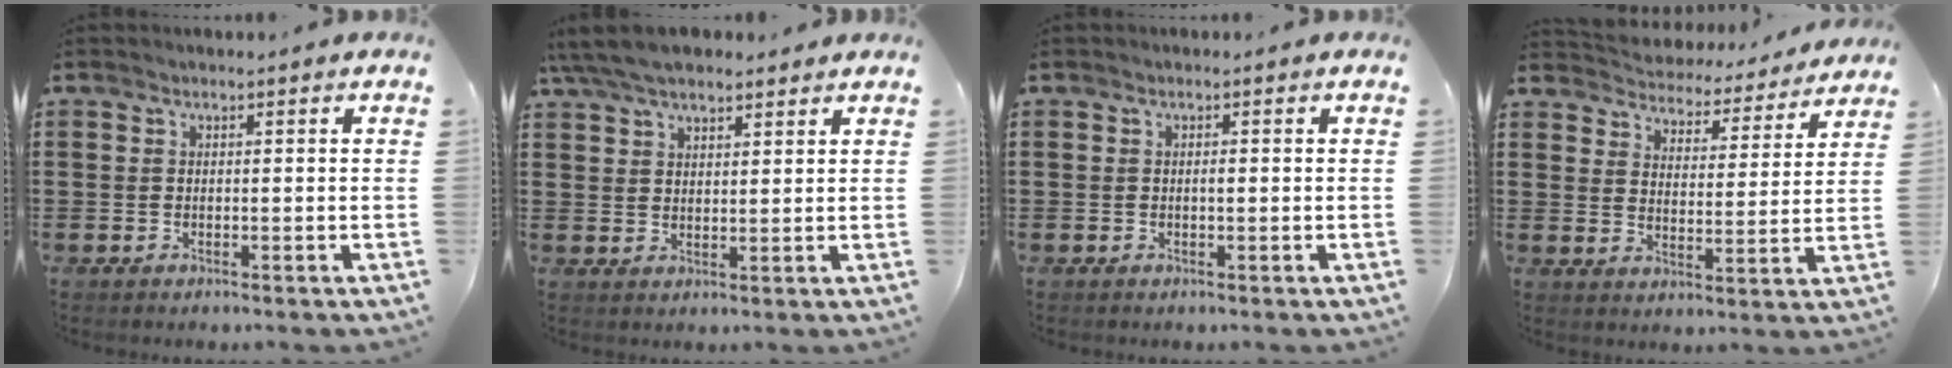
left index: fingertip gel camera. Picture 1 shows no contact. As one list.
[{"total": 6.2, "force": [5.2, 1.9, 2.8], "torque": [-0.070, -0.002, 0.097]}, {"total": 0.7, "force": [-0.1, 0.2, 0.7], "torque": [-0.015, -0.004, 0.000]}, {"total": 4.1, "force": [4.1, 0.3, -0.2], "torque": [-0.023, -0.035, 0.064]}]